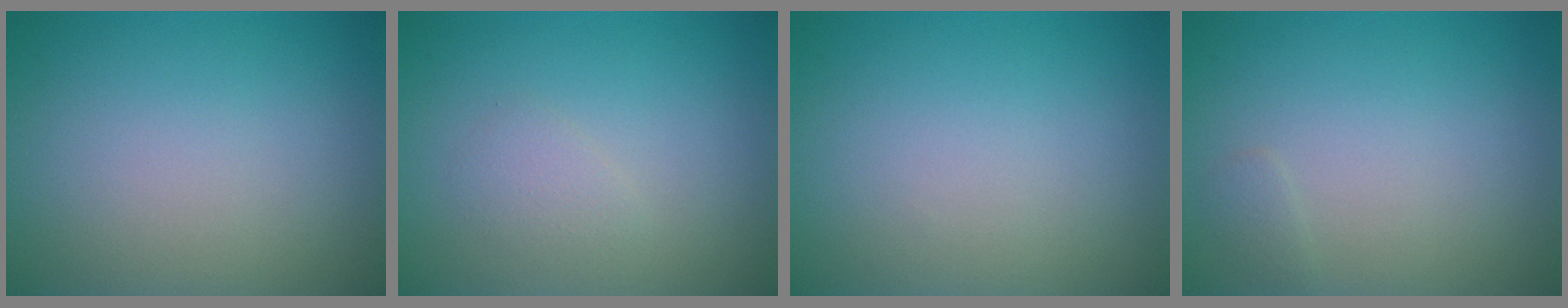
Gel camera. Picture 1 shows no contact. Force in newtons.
{"total": 1.1, "press": 1.1, "slide": 0.1}
{"total": 0.0}
{"total": 0.6, "press": 0.6, "slide": 0.0}